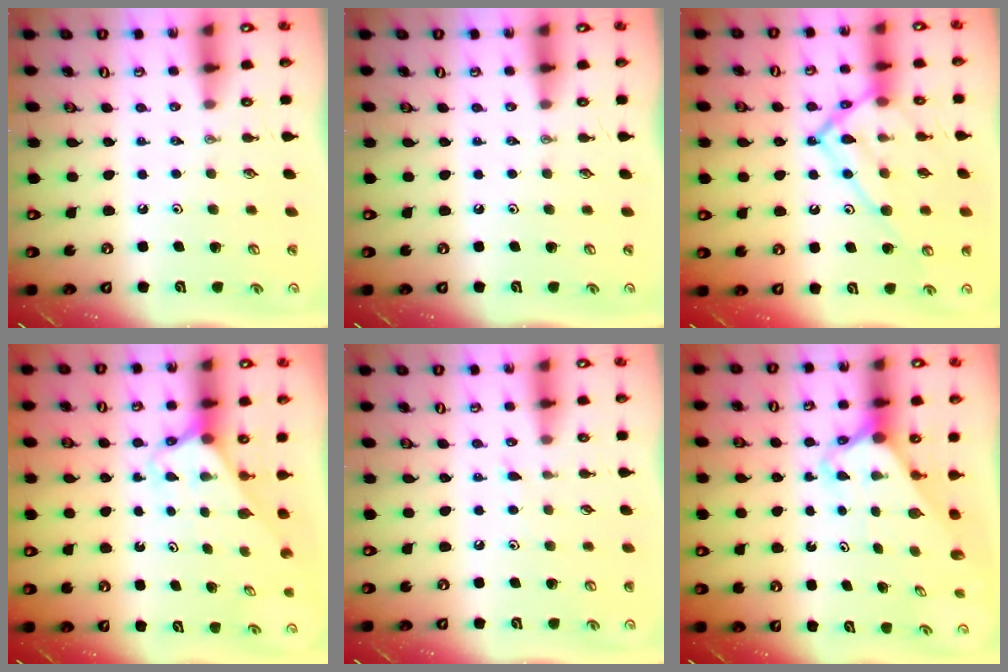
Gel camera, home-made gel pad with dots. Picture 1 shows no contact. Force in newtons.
{"total": 0.0}
{"total": 18.0, "press": 17.9, "slide": 1.9}
{"total": 2.6, "press": 2.6, "slide": 0.2}
{"total": 6.7, "press": 6.7, "slide": 0.6}
{"total": 2.4, "press": 2.4, "slide": 0.2}